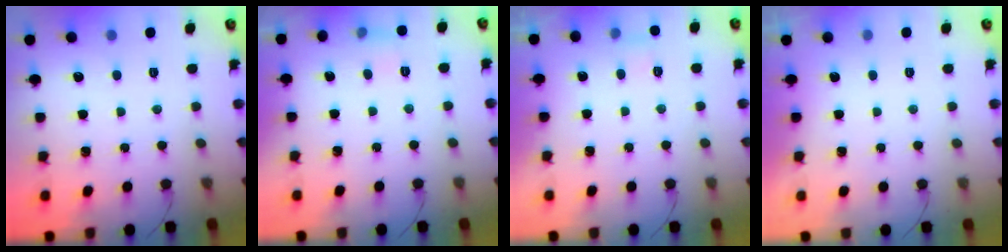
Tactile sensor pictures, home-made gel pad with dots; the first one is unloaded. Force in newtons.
{"total": 5.0, "press": 4.7, "slide": 1.6}
{"total": 2.6, "press": 2.4, "slide": 1.0}
{"total": 0.0}